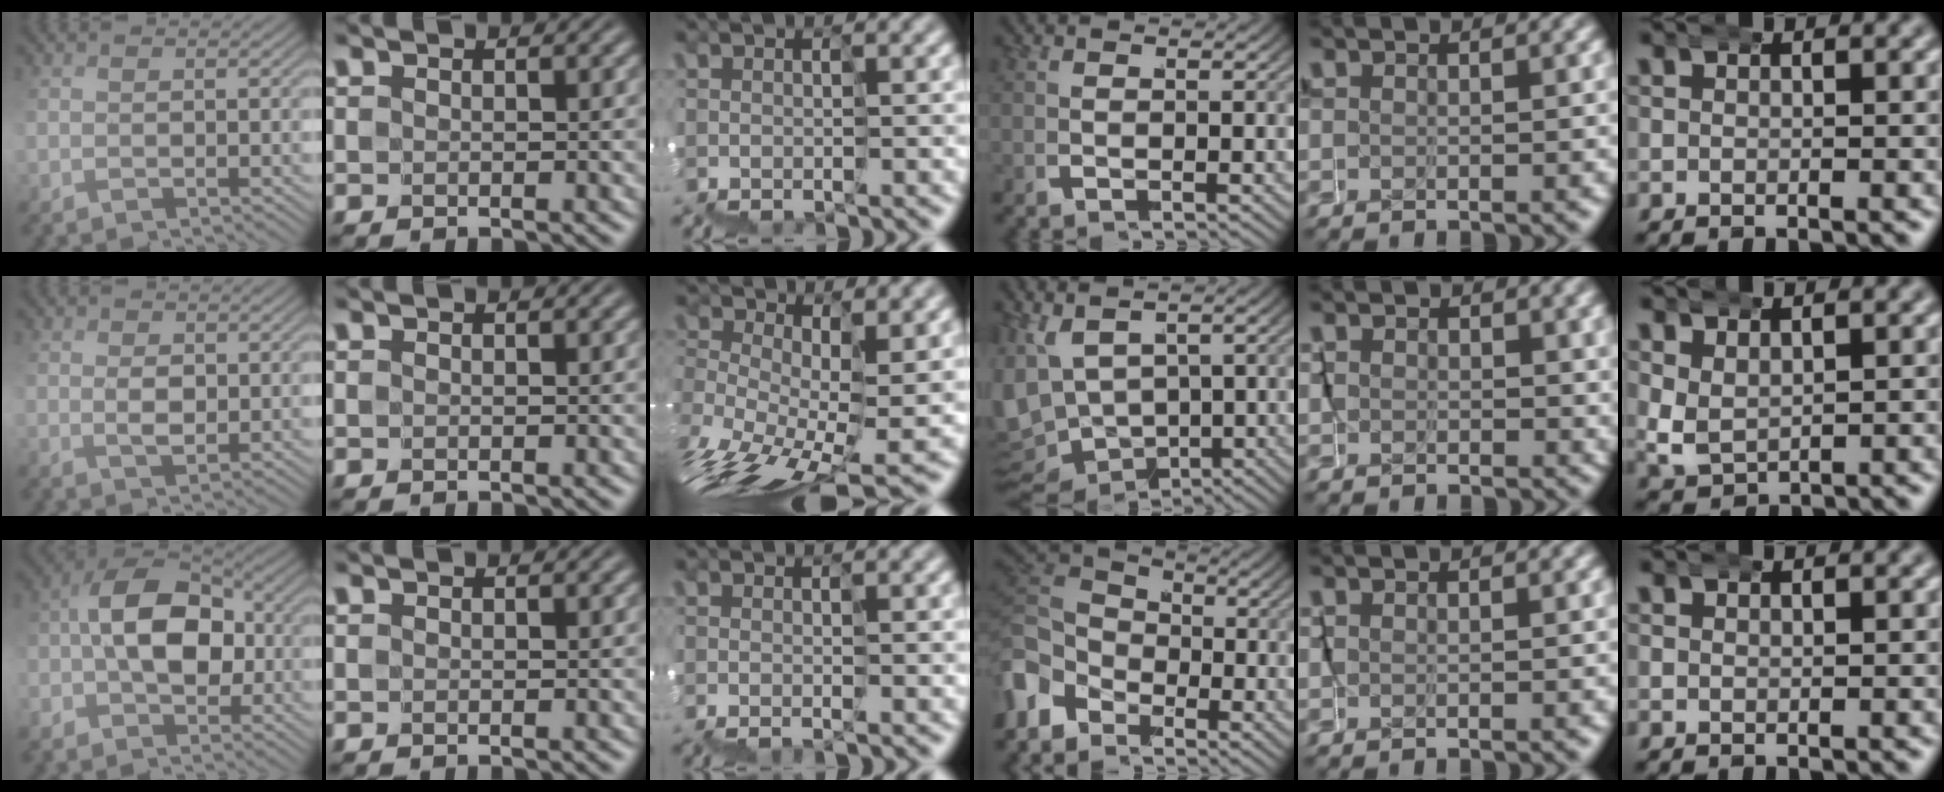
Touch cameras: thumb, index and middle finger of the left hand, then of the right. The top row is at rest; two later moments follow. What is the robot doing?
{"motion": "wrap", "object": "ethernet cable"}